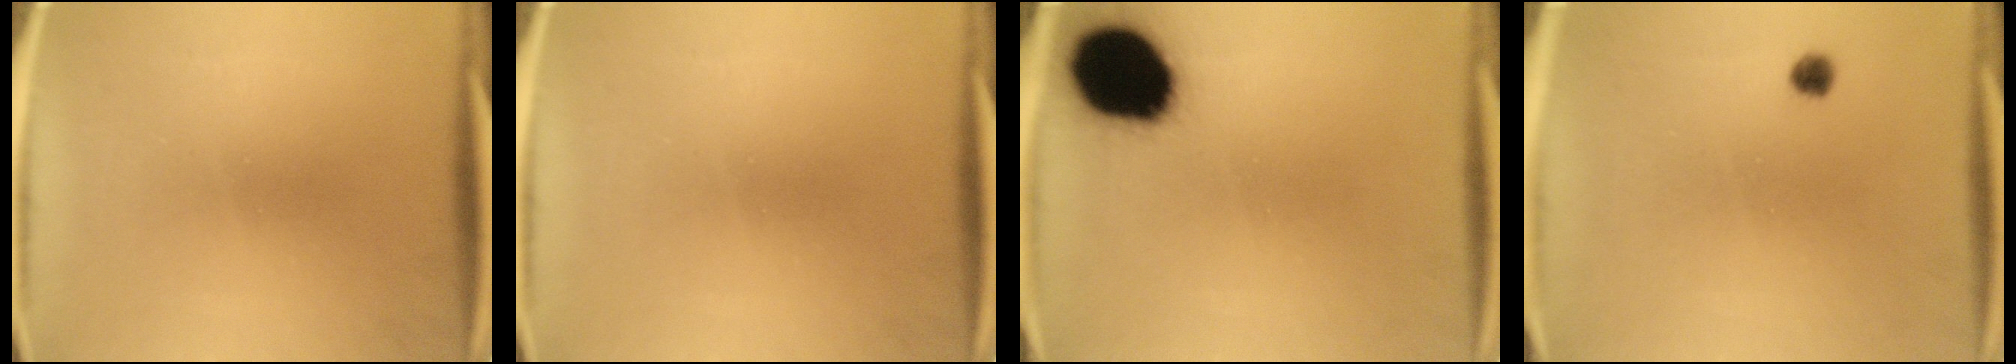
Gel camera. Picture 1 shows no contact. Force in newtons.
{"total": 0.0}
{"total": 18.7}
{"total": 1.8}